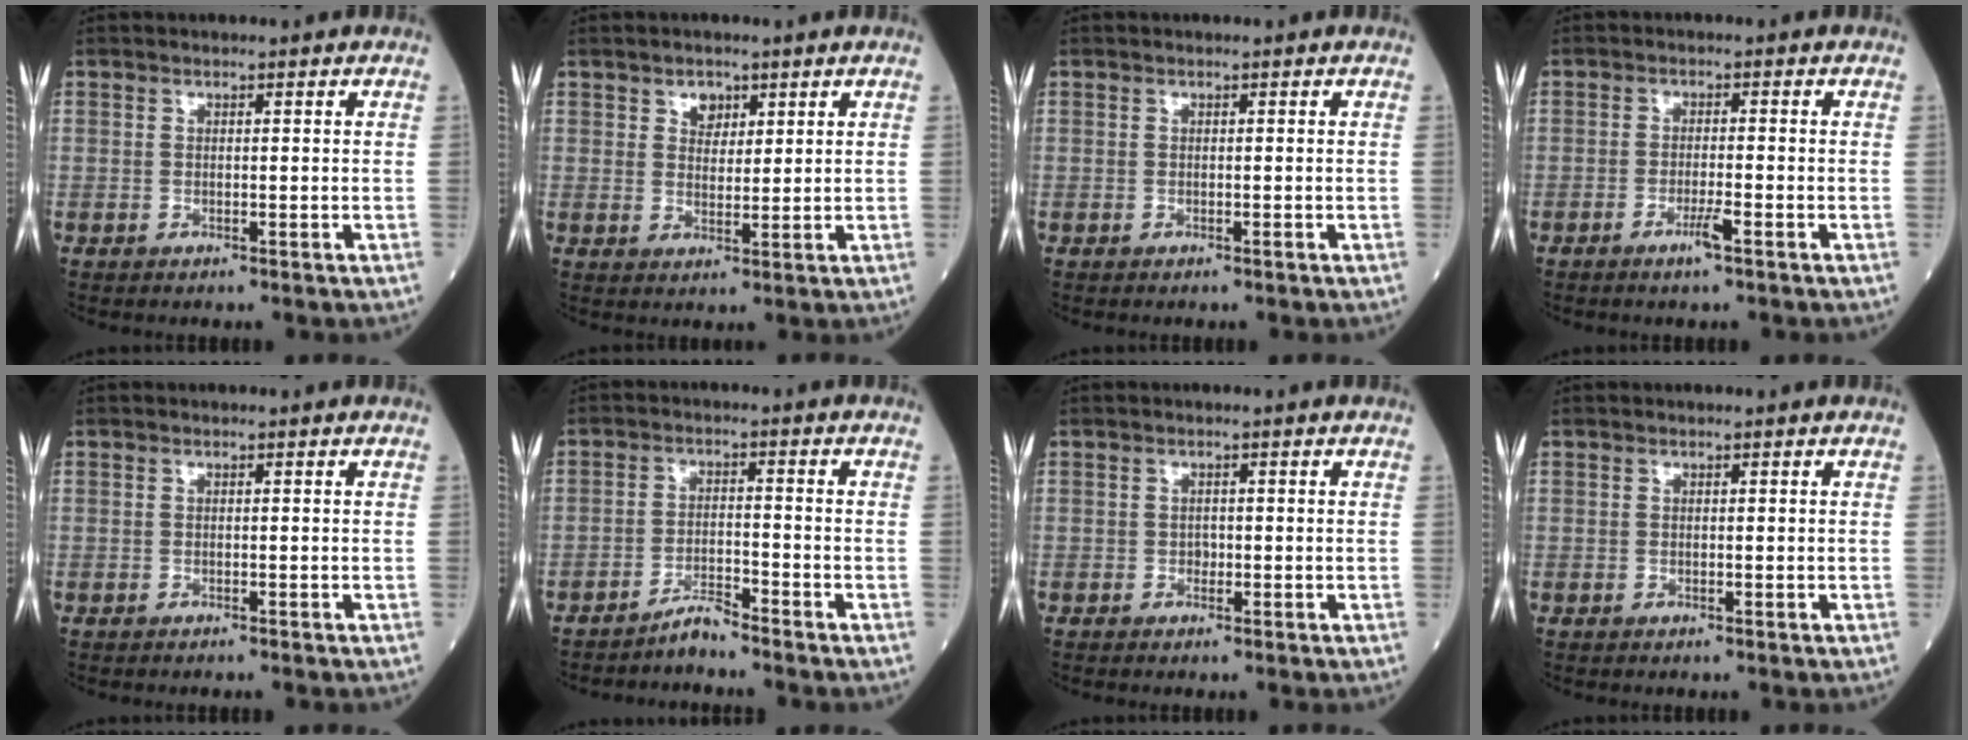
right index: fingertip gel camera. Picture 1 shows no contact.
{"total": 2.9, "force": [1.7, 2.0, 1.3], "torque": [-0.019, 0.001, 0.029]}
{"total": 0.0}
{"total": 2.7, "force": [-1.6, -0.2, 2.2], "torque": [-0.043, -0.004, -0.030]}
{"total": 1.0, "force": [-1.0, 0.0, 0.4], "torque": [-0.005, 0.000, -0.014]}
{"total": 3.0, "force": [-2.9, -0.1, 0.7], "torque": [-0.008, -0.009, -0.054]}
{"total": 0.7, "force": [-0.2, 0.5, 0.4], "torque": [-0.004, 0.003, -0.005]}
{"total": 0.0}